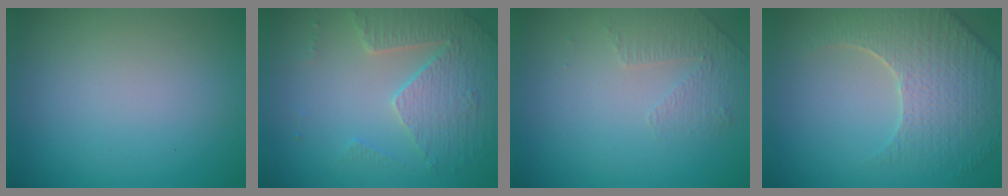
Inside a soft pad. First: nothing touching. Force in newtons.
{"total": 3.6, "press": 3.5, "slide": 1.1}
{"total": 1.4, "press": 0.9, "slide": 1.1}
{"total": 5.1, "press": 4.6, "slide": 2.1}